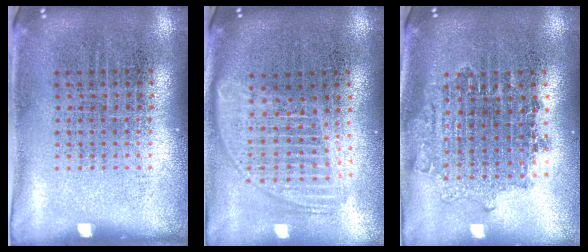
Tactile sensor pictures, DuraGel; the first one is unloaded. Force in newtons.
{"total": 1.8, "press": 1.5, "slide": 1.0}
{"total": 1.7, "press": 1.4, "slide": 1.0}